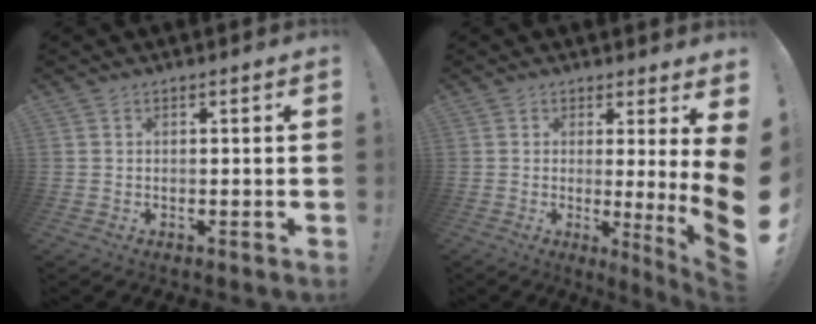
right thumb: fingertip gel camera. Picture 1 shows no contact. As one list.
[{"total": 7.0, "force": [1.3, -1.0, 6.8], "torque": [-0.084, -0.053, 0.017]}]